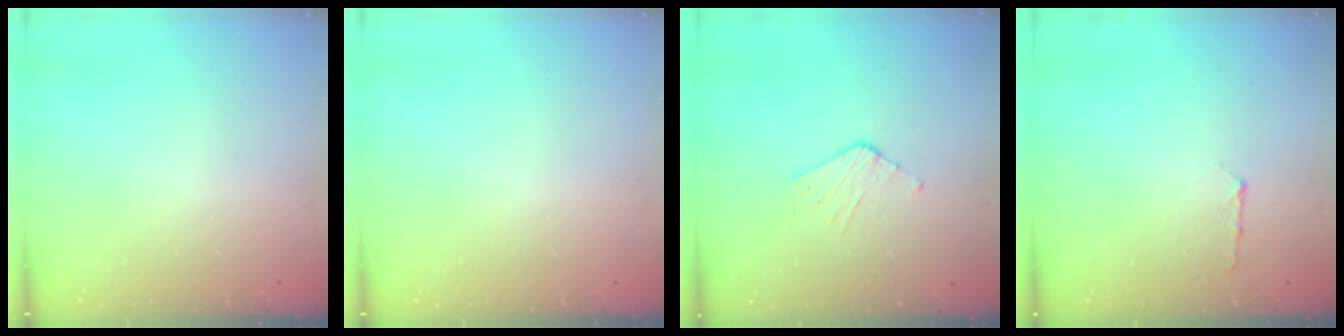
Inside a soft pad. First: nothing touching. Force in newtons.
{"total": 0.0}
{"total": 3.4, "press": 3.4, "slide": 0.3}
{"total": 5.9, "press": 5.9, "slide": 0.7}